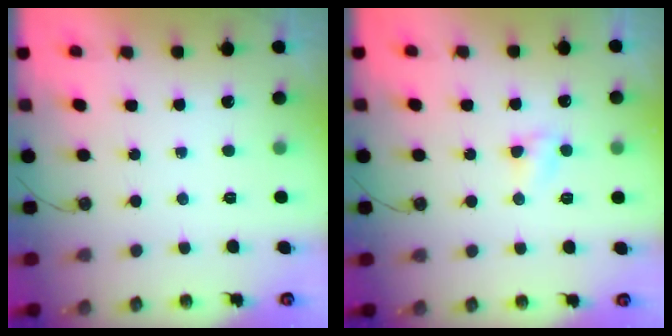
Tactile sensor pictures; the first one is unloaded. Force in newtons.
{"total": 3.3, "press": 3.2, "slide": 0.5}